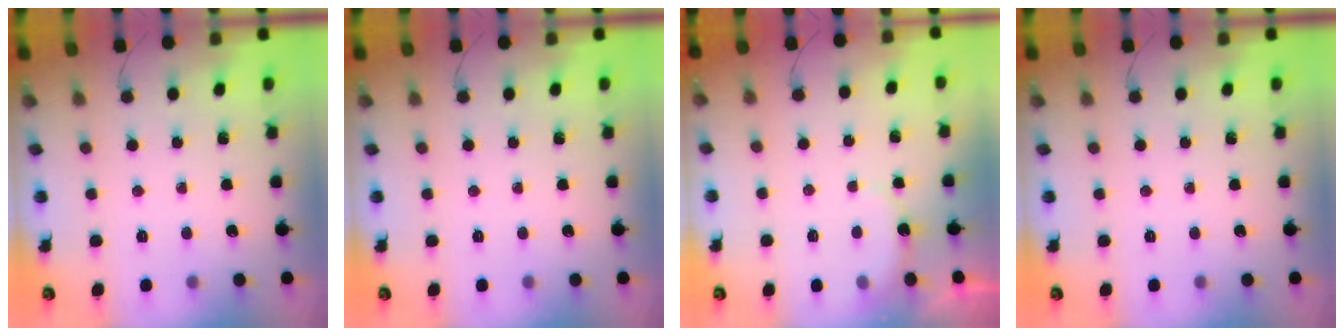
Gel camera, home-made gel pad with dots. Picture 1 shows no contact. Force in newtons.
{"total": 0.0}
{"total": 3.0, "press": 2.9, "slide": 0.7}
{"total": 0.0}